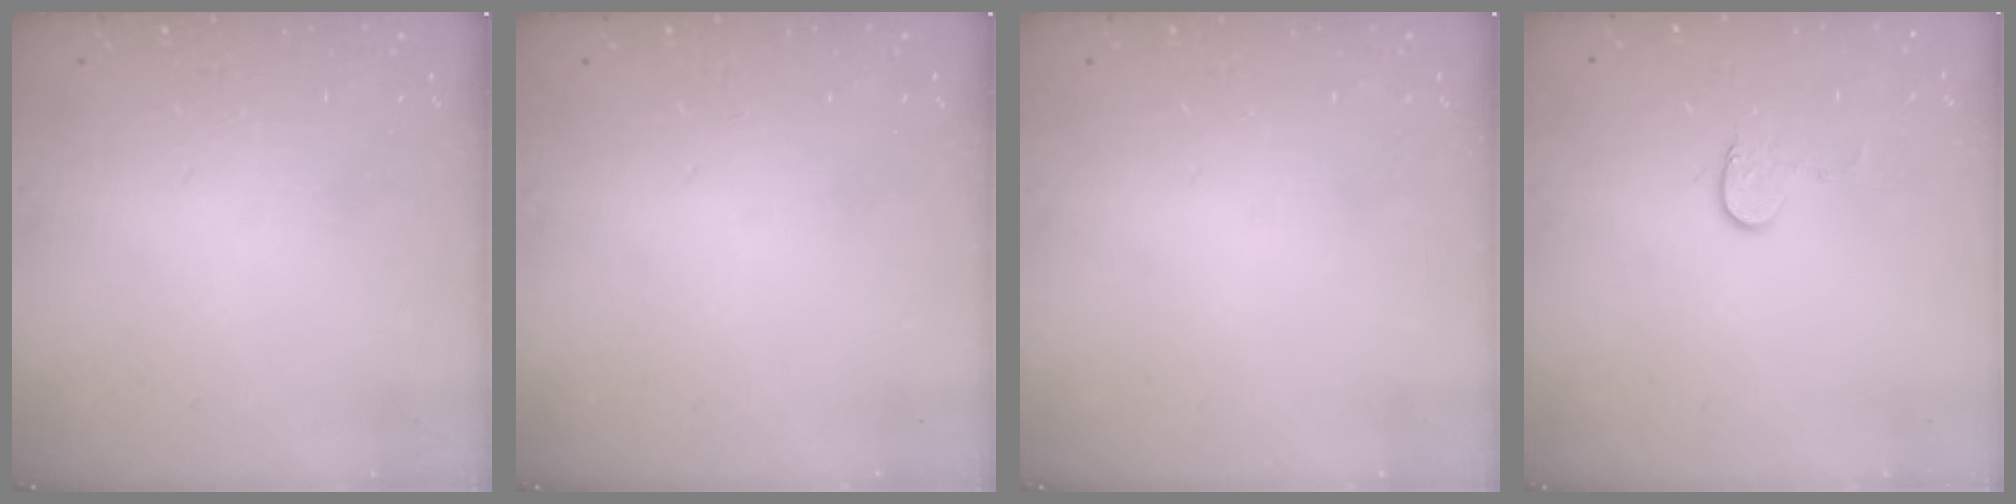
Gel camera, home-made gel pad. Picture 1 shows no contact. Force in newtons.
{"total": 0.0}
{"total": 0.0}
{"total": 4.4, "press": 4.4, "slide": 0.4}